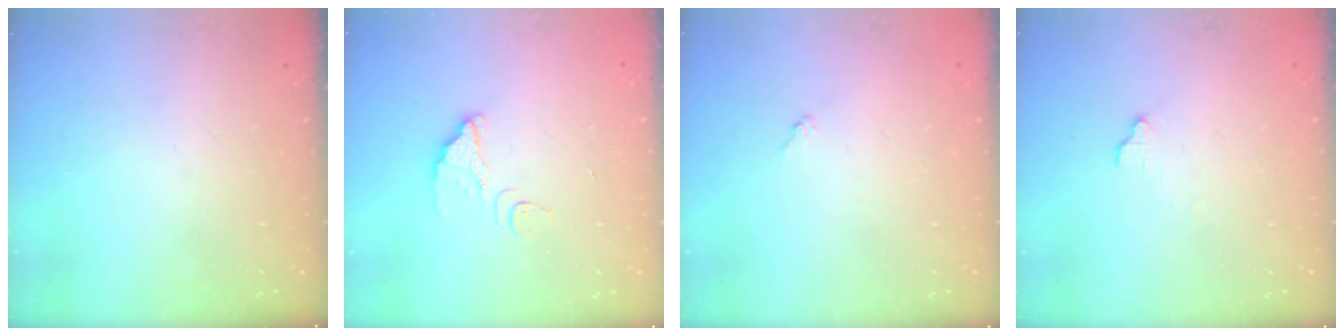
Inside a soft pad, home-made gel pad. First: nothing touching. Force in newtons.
{"total": 4.2, "press": 4.2, "slide": 0.3}
{"total": 3.9, "press": 3.9, "slide": 0.3}
{"total": 4.4, "press": 4.3, "slide": 0.2}